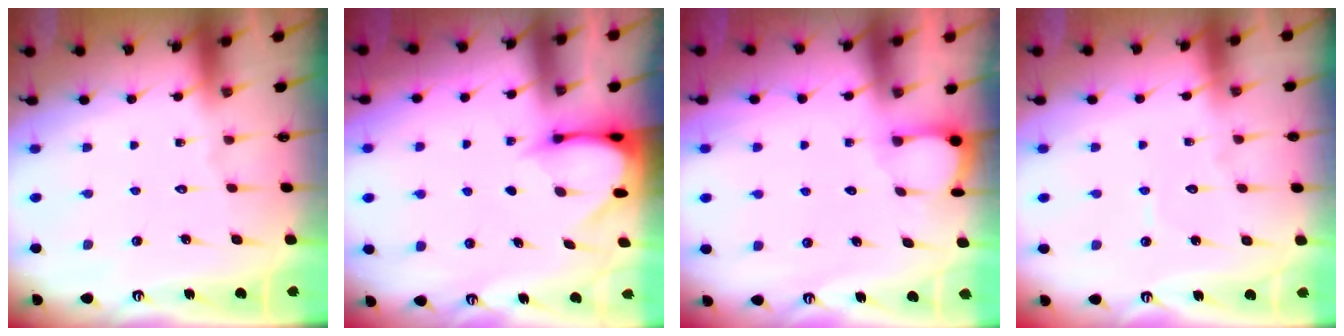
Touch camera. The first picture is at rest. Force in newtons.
{"total": 3.4, "press": 3.4, "slide": 0.3}
{"total": 2.0, "press": 2.0, "slide": 0.2}
{"total": 3.5, "press": 3.5, "slide": 0.2}